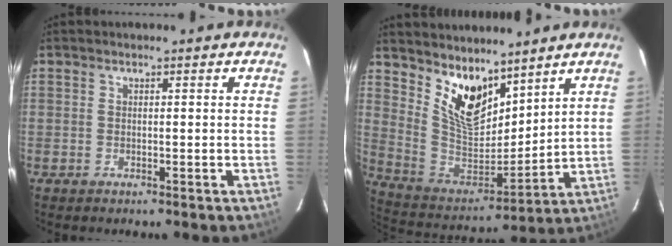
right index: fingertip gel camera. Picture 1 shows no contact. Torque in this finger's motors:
{"motor_torque": [-0.10, 0.39, 0.15, 0.04]}